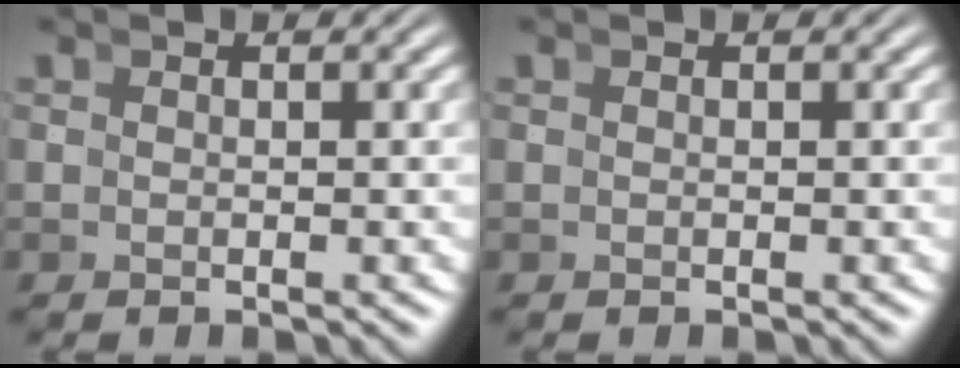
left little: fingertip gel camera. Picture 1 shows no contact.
{"total": 0.0}